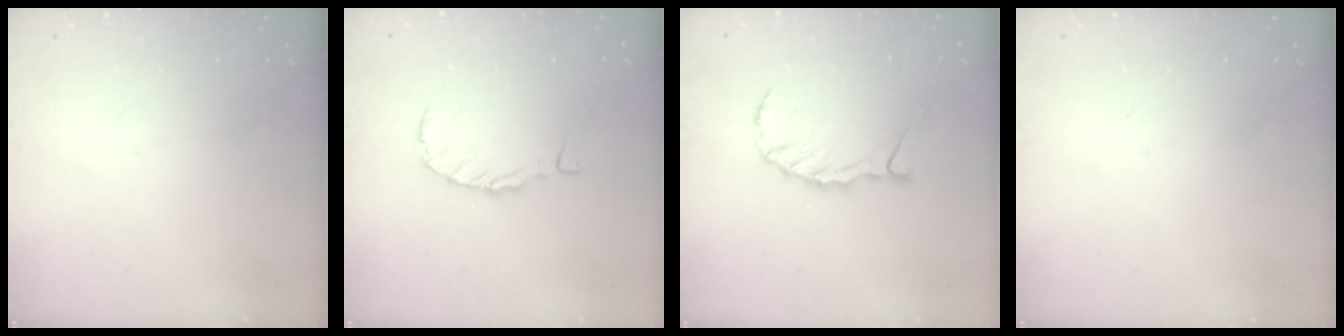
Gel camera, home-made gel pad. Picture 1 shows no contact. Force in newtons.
{"total": 0.0}
{"total": 5.9, "press": 5.9, "slide": 0.8}
{"total": 0.0}